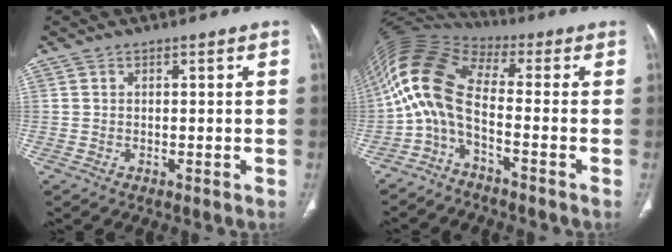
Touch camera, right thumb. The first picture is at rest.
{"total": 11.4, "force": [-3.2, 4.6, 10.0], "torque": [-0.214, 0.070, -0.076]}